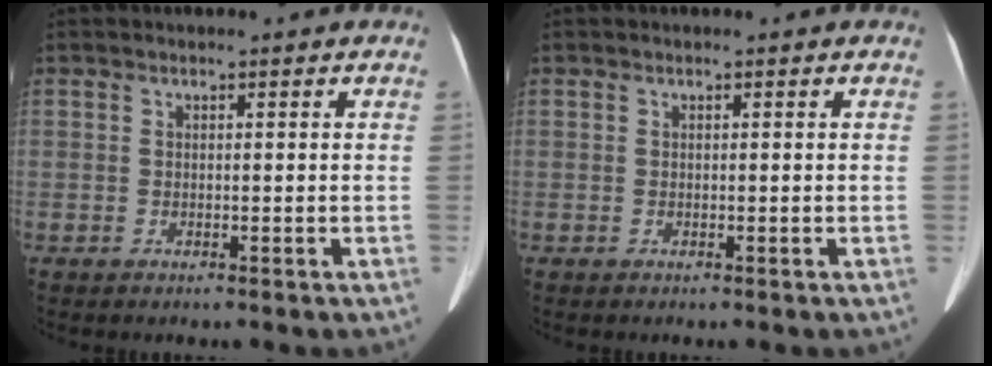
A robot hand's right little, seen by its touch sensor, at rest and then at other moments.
{"total": 0.0}